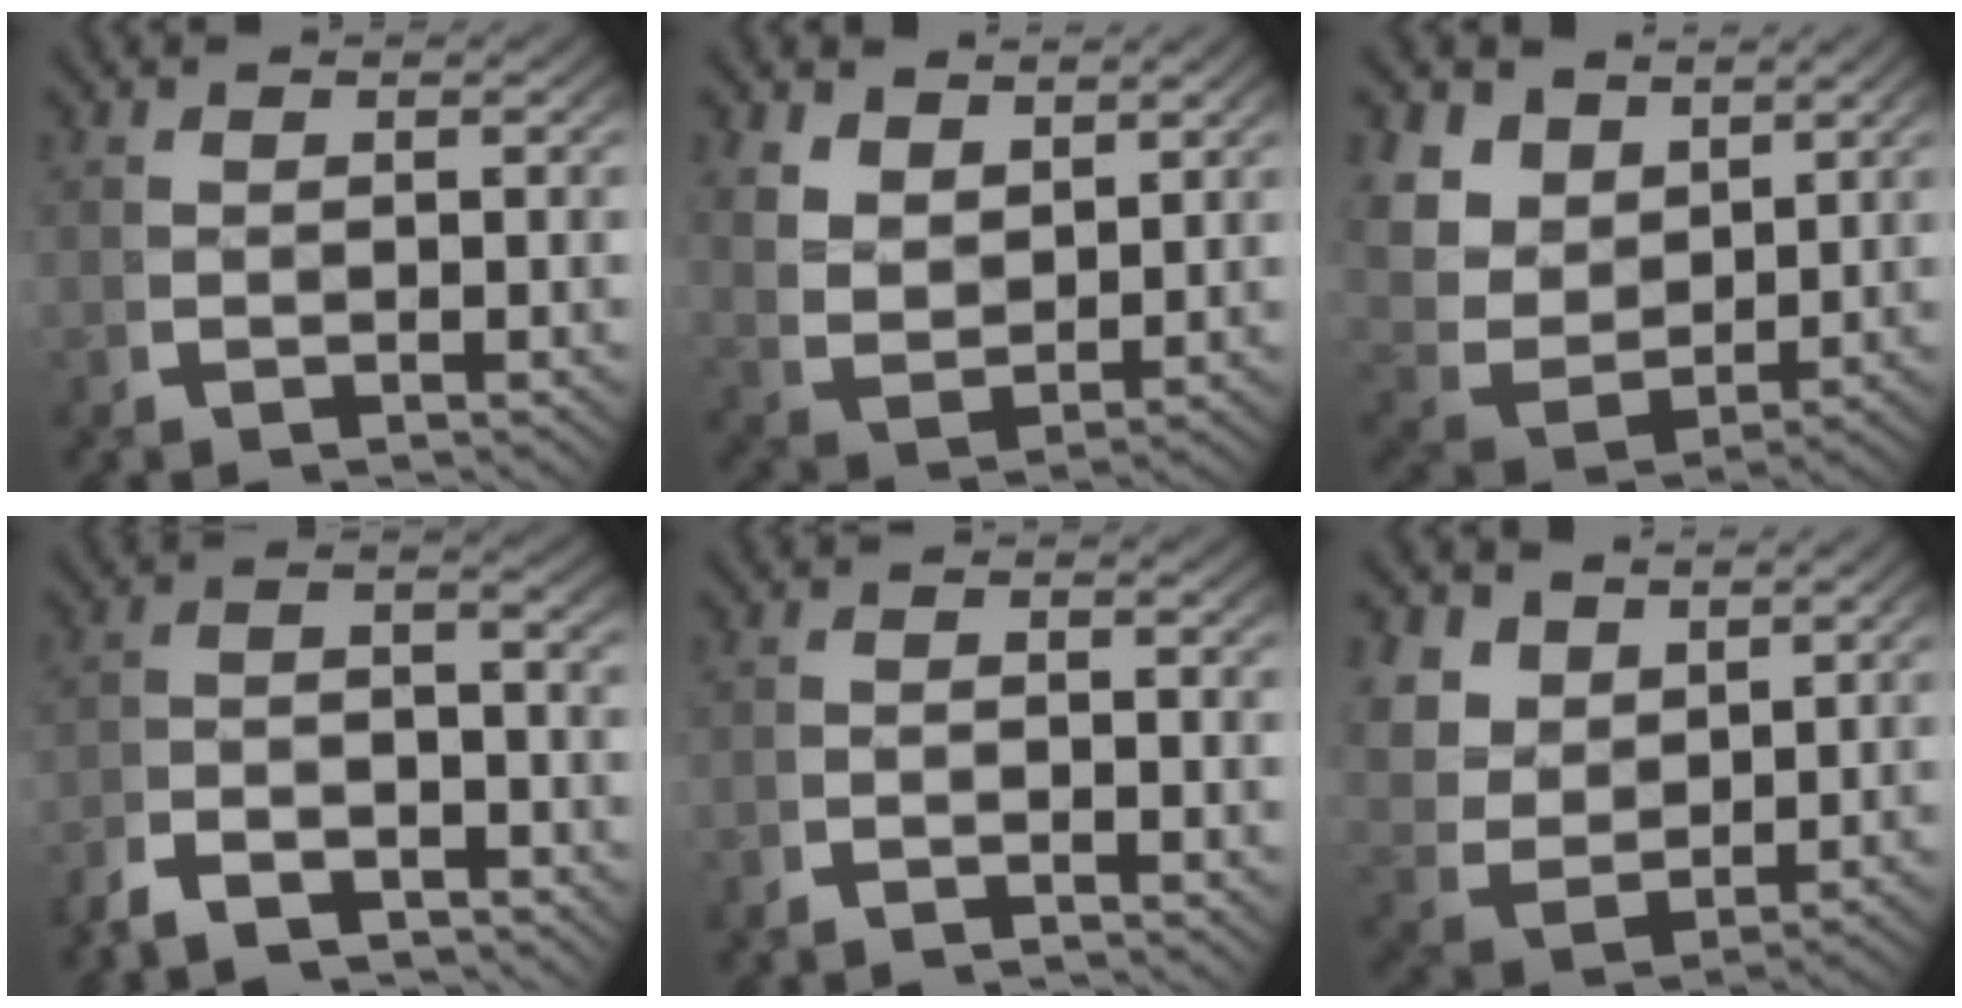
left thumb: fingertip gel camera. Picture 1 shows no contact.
{"total": 4.6, "force": [1.8, 3.1, 2.9], "torque": [-0.076, -0.026, 0.051]}
{"total": 9.5, "force": [1.9, 7.3, 5.9], "torque": [-0.154, -0.027, 0.040]}
{"total": 4.8, "force": [-3.3, 1.9, 2.9], "torque": [-0.047, -0.012, -0.058]}
{"total": 1.6, "force": [-1.6, 0.3, 0.3], "torque": [-0.001, 0.000, -0.036]}
{"total": 7.4, "force": [1.6, 5.6, 4.5], "torque": [-0.126, -0.029, 0.044]}